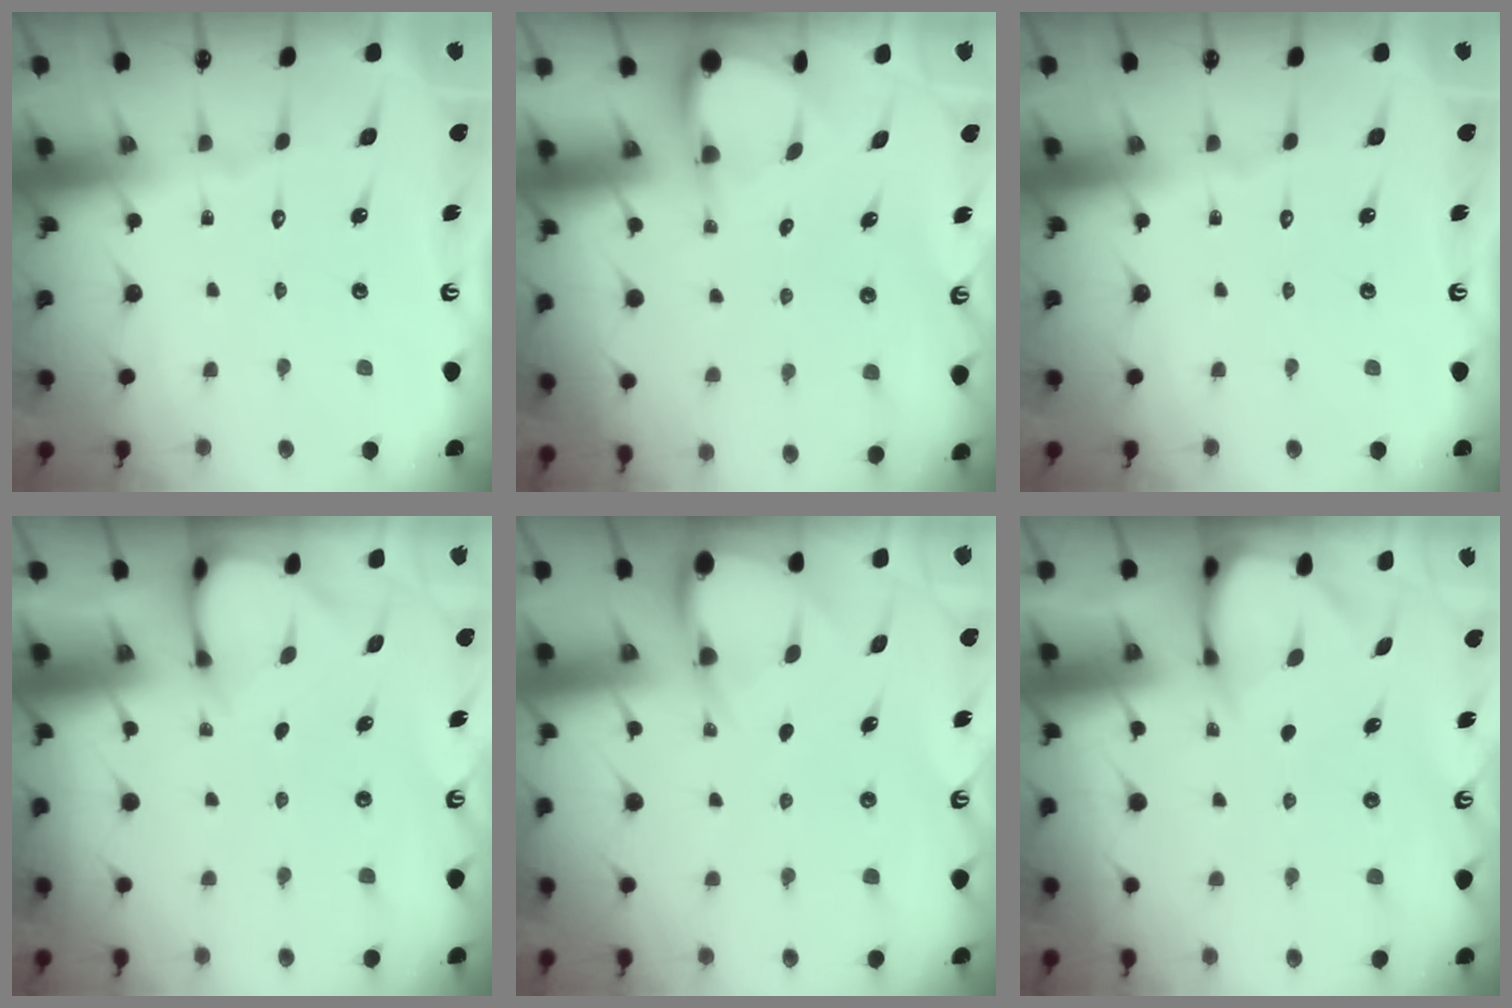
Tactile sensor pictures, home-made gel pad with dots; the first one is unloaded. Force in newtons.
{"total": 3.4, "press": 3.4, "slide": 0.2}
{"total": 0.0}
{"total": 3.0, "press": 3.0, "slide": 0.2}
{"total": 4.2, "press": 4.1, "slide": 0.4}
{"total": 3.4, "press": 3.4, "slide": 0.3}